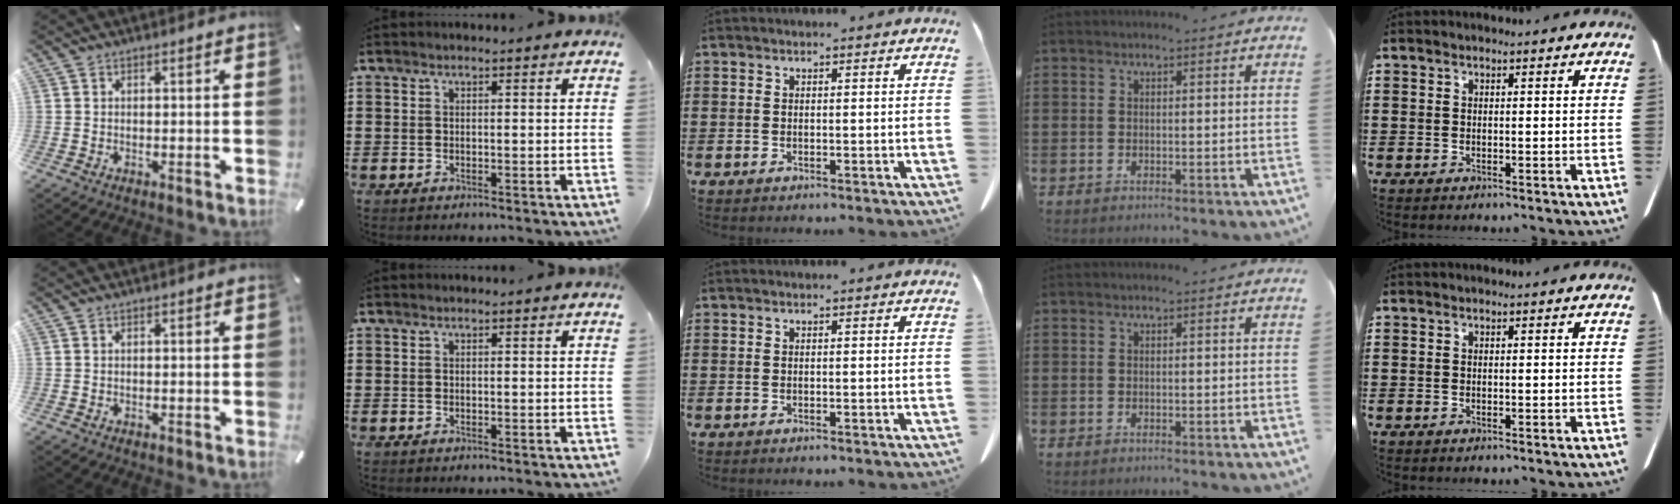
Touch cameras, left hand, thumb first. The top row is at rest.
{}